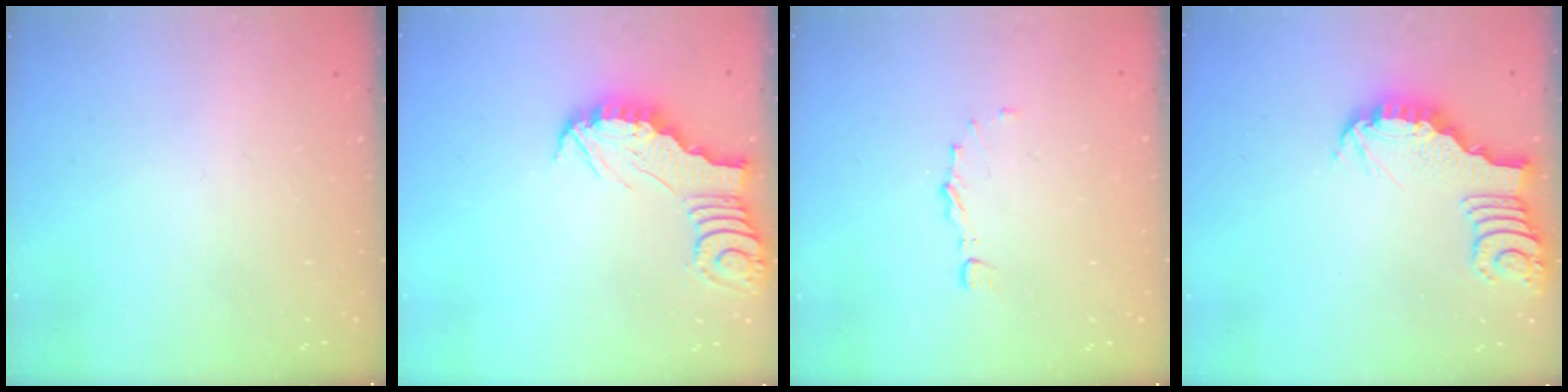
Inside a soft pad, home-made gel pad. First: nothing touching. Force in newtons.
{"total": 2.6, "press": 2.6, "slide": 0.2}
{"total": 5.2, "press": 5.1, "slide": 0.7}
{"total": 3.5, "press": 3.5, "slide": 0.4}